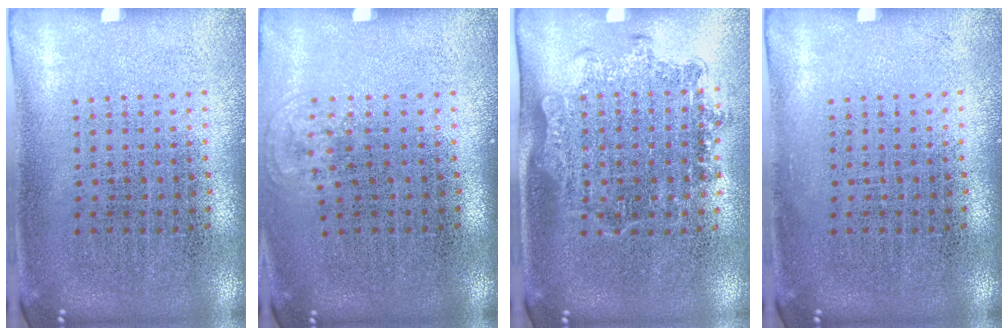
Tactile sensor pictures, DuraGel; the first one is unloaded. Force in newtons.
{"total": 0.6, "press": 0.5, "slide": 0.3}
{"total": 1.4, "press": 1.1, "slide": 0.8}
{"total": 0.0}